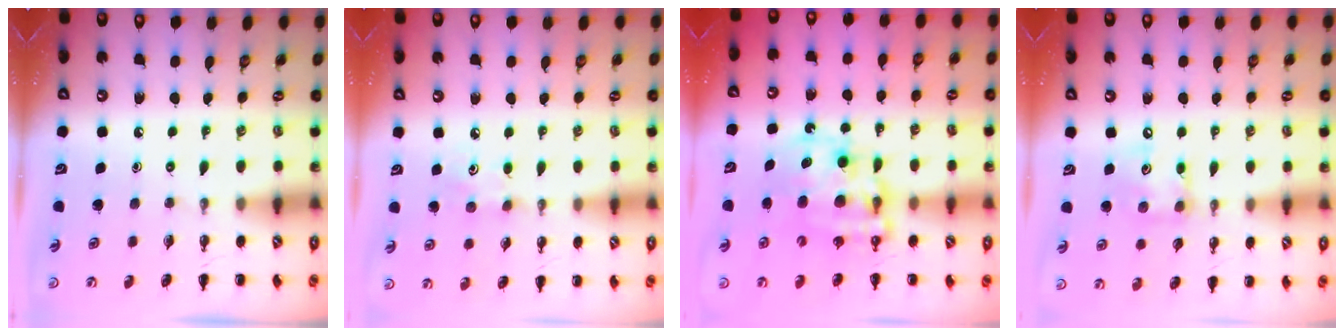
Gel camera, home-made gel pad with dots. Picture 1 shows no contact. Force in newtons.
{"total": 4.8, "press": 4.6, "slide": 1.4}
{"total": 12.0, "press": 11.7, "slide": 2.5}
{"total": 7.9, "press": 7.9, "slide": 1.0}